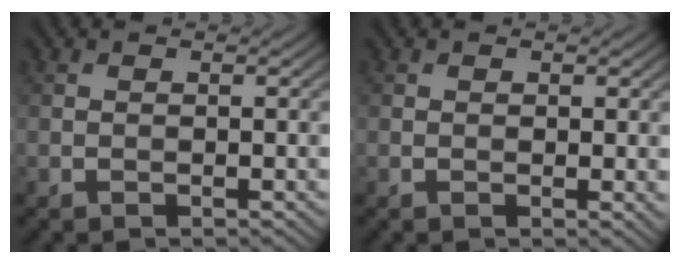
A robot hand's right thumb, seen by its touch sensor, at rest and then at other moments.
{"total": 1.0, "force": [0.3, 0.5, 0.8], "torque": [-0.008, -0.006, 0.006]}